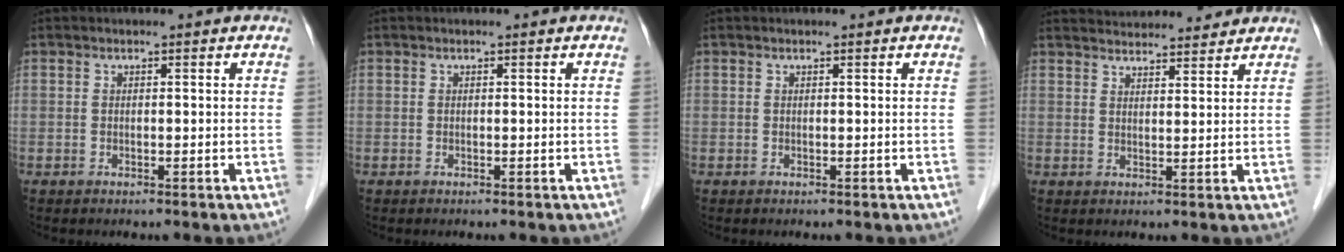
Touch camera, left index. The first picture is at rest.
{"total": 0.0}
{"total": 0.0}
{"total": 10.6, "force": [10.1, 1.8, 2.6], "torque": [-0.036, 0.023, 0.140]}